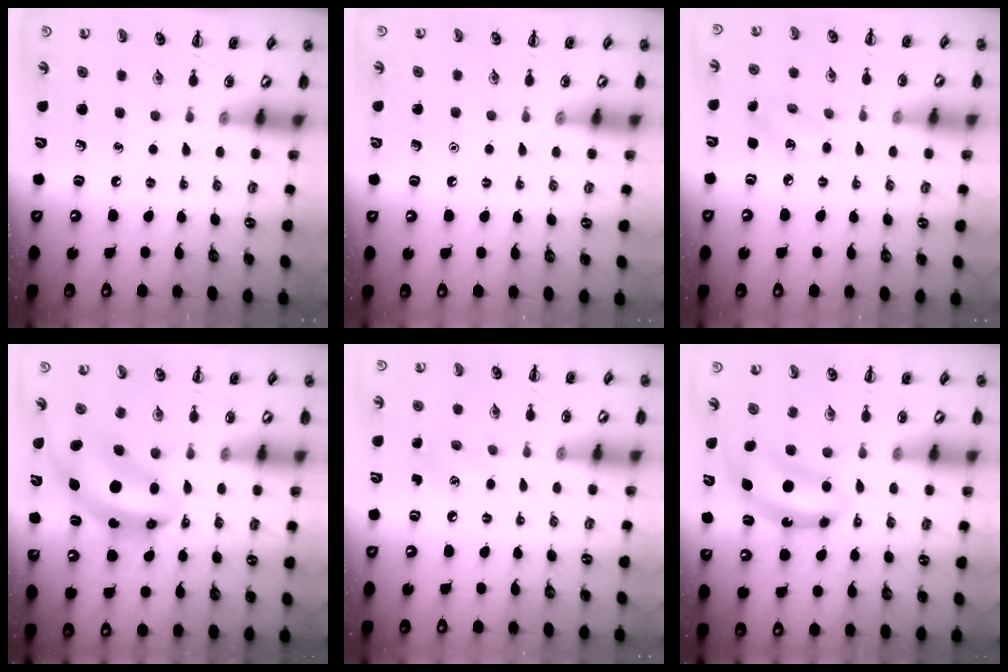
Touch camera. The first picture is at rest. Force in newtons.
{"total": 1.6, "press": 1.6, "slide": 0.1}
{"total": 5.2, "press": 5.0, "slide": 1.4}
{"total": 10.0, "press": 9.6, "slide": 2.6}
{"total": 6.1, "press": 5.9, "slide": 1.5}
{"total": 7.6, "press": 7.5, "slide": 1.3}